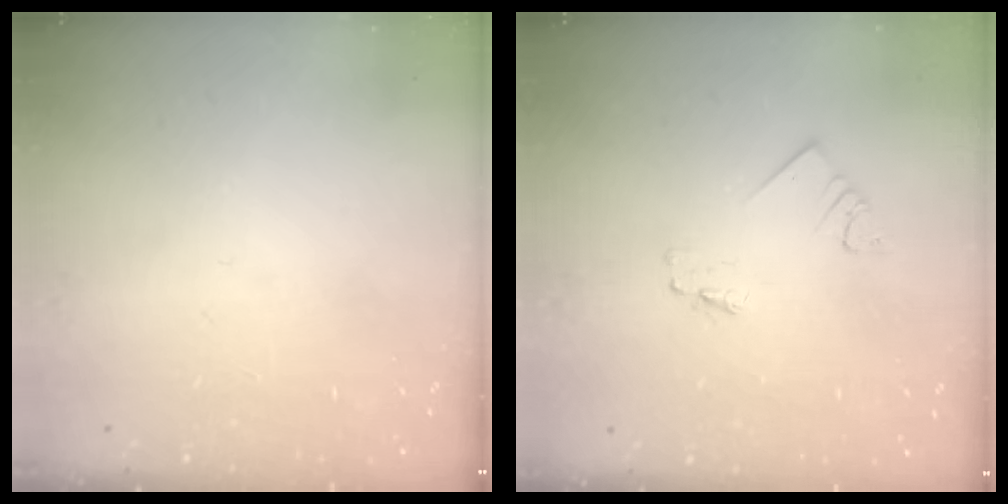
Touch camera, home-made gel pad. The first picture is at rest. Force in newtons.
{"total": 1.2, "press": 1.2, "slide": 0.1}